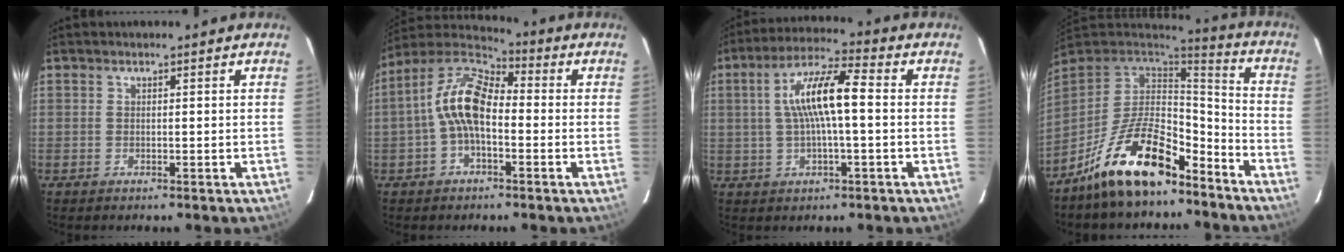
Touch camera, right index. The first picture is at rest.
{"total": 10.7, "force": [-1.6, 5.4, 9.1], "torque": [-0.189, 0.025, -0.037]}
{"total": 10.4, "force": [0.5, 2.0, 10.2], "torque": [-0.186, 0.018, 0.009]}
{"total": 18.2, "force": [-12.3, 7.3, 11.3], "torque": [-0.226, 0.009, -0.211]}